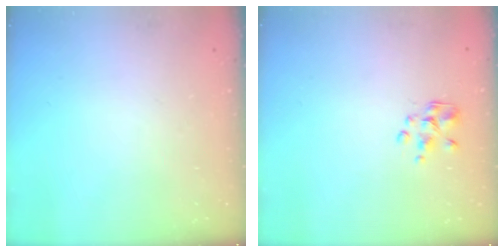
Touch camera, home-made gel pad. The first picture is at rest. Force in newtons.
{"total": 2.3, "press": 2.1, "slide": 0.7}